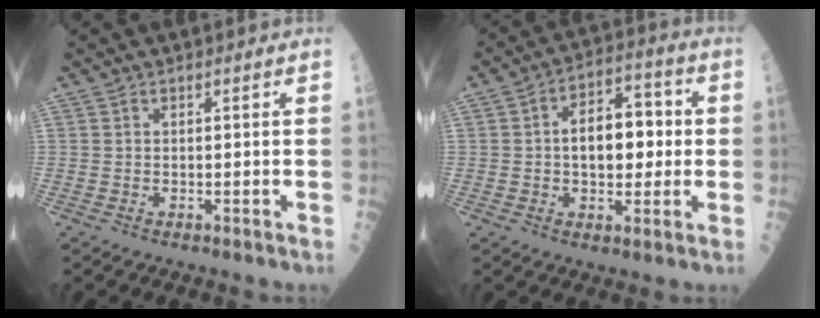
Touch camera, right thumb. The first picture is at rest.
{"total": 12.0, "force": [0.4, 7.1, 9.7], "torque": [-0.114, 0.024, 0.003]}